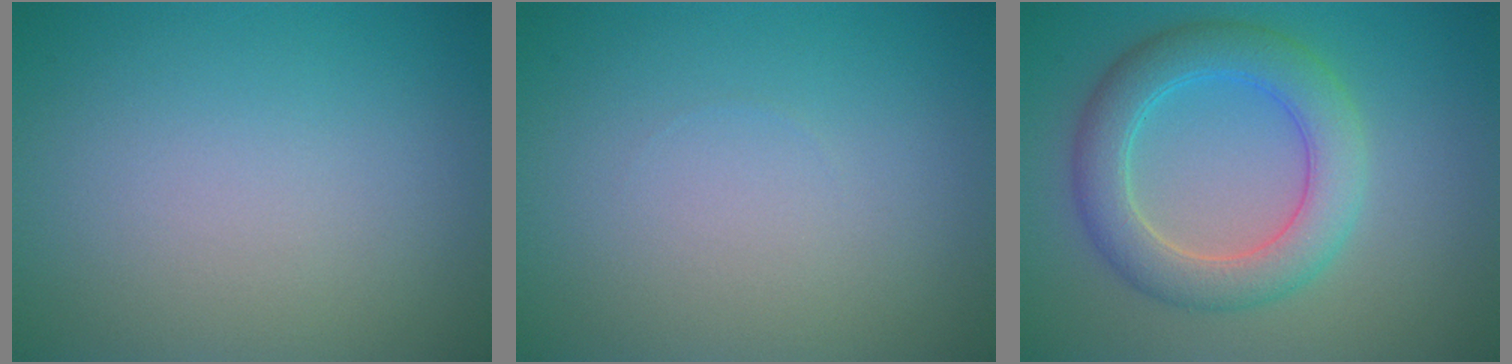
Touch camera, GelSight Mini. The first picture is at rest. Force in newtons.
{"total": 0.0}
{"total": 5.4, "press": 5.4, "slide": 0.2}